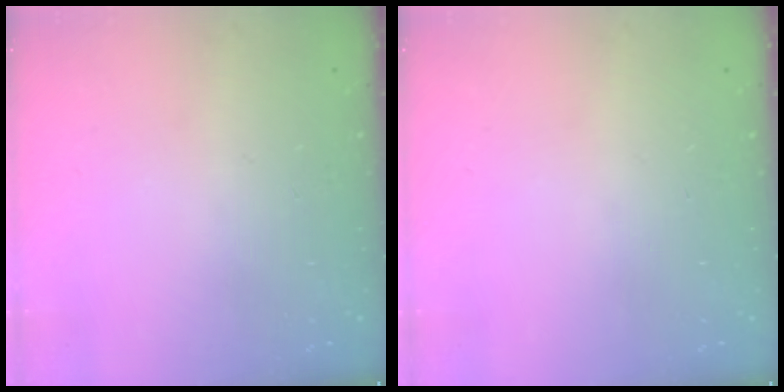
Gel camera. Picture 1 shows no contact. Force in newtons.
{"total": 0.0}